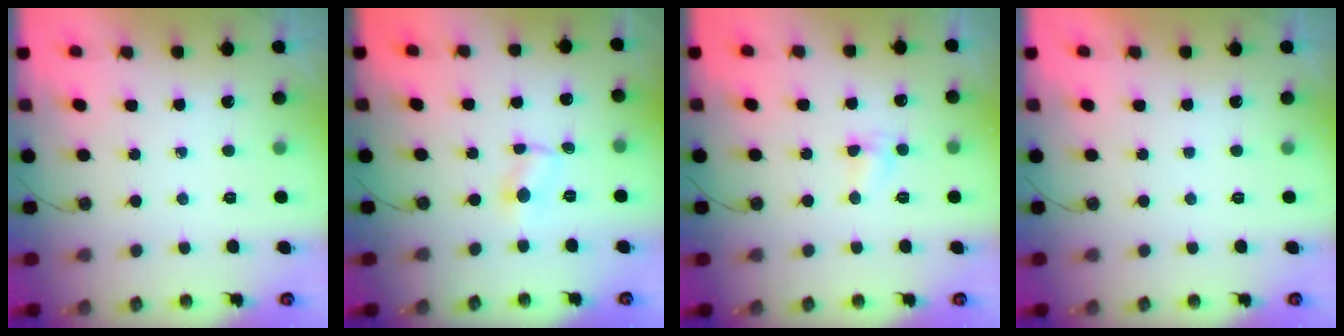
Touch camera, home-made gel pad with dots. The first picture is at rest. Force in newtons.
{"total": 1.8, "press": 1.8, "slide": 0.2}
{"total": 5.3, "press": 5.2, "slide": 0.5}
{"total": 0.0}